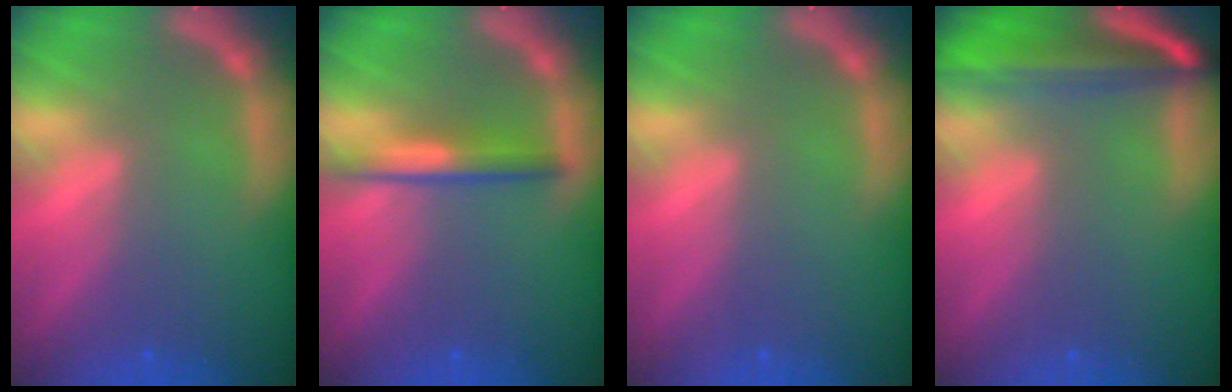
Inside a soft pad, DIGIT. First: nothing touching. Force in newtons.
{"total": 3.0}
{"total": 0.0}
{"total": 8.6}